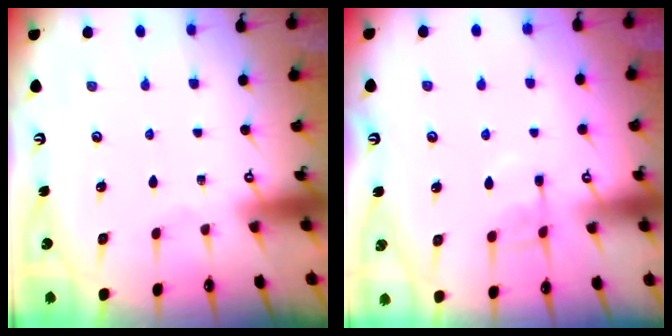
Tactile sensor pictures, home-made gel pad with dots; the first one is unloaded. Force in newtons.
{"total": 6.4, "press": 6.3, "slide": 0.6}